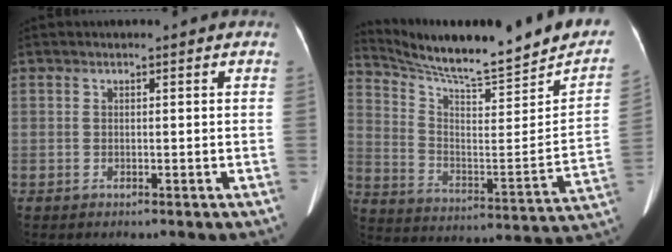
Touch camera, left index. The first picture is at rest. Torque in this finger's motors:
{"motor_torque": [-0.93, -1.22, -0.14, 0.00]}